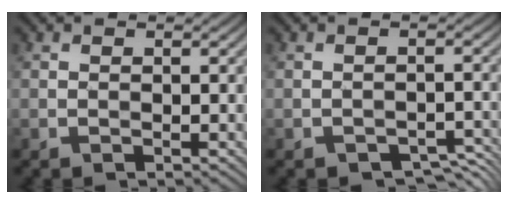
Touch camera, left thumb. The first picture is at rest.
{"total": 2.4, "force": [-2.1, 0.9, 0.7], "torque": [-0.018, -0.003, -0.027]}